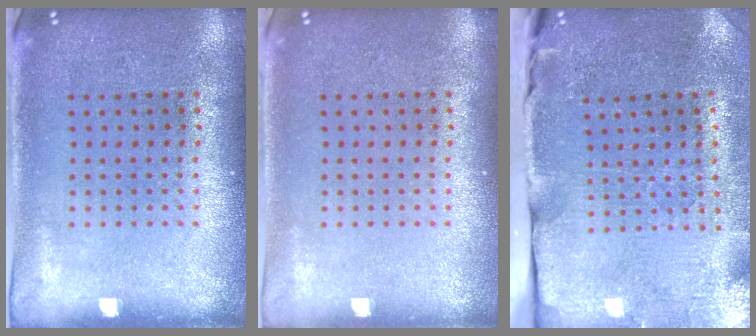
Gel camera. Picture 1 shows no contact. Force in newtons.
{"total": 0.0}
{"total": 3.7, "press": 3.6, "slide": 1.1}